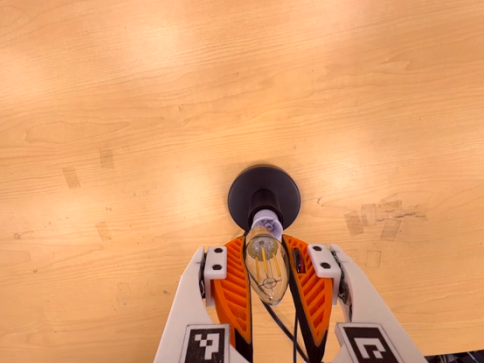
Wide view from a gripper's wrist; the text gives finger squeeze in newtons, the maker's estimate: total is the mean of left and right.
{"total": 19.7, "left": 21.5, "right": 17.9}